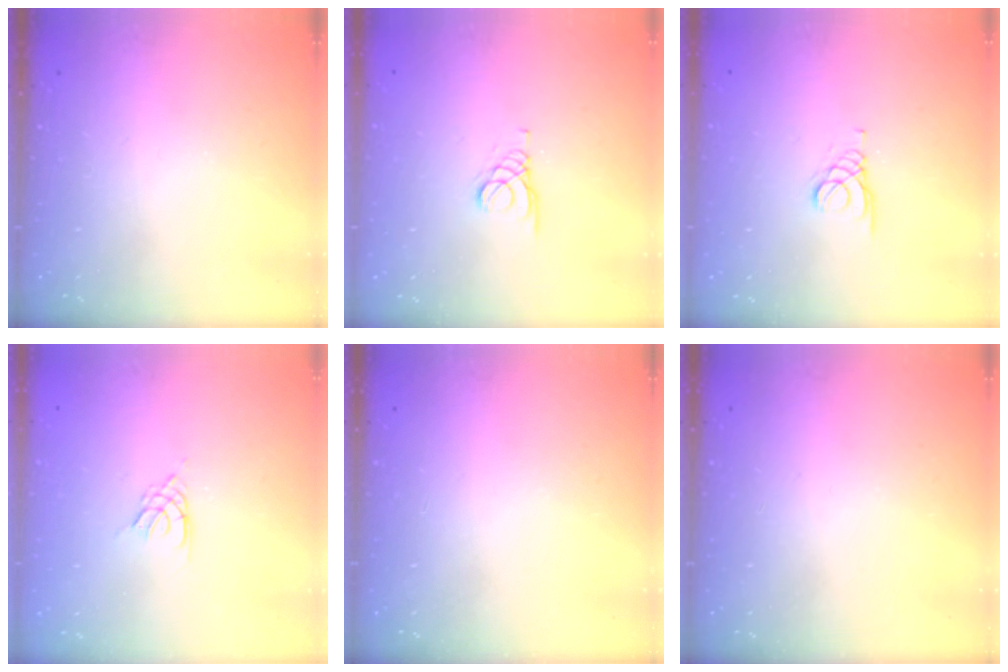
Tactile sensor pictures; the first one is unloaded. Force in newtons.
{"total": 1.6, "press": 1.5, "slide": 0.2}
{"total": 1.4, "press": 1.4, "slide": 0.2}
{"total": 2.1, "press": 2.1, "slide": 0.4}
{"total": 0.0}
{"total": 0.0}